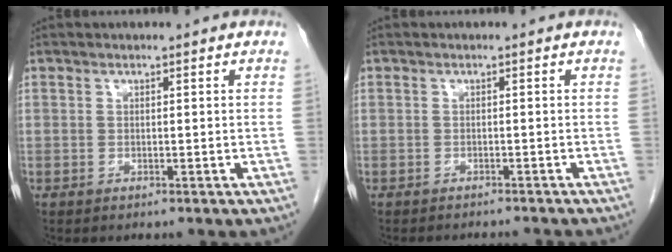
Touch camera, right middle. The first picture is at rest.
{"total": 6.5, "force": [-6.1, 0.6, 2.1], "torque": [-0.021, -0.010, -0.069]}